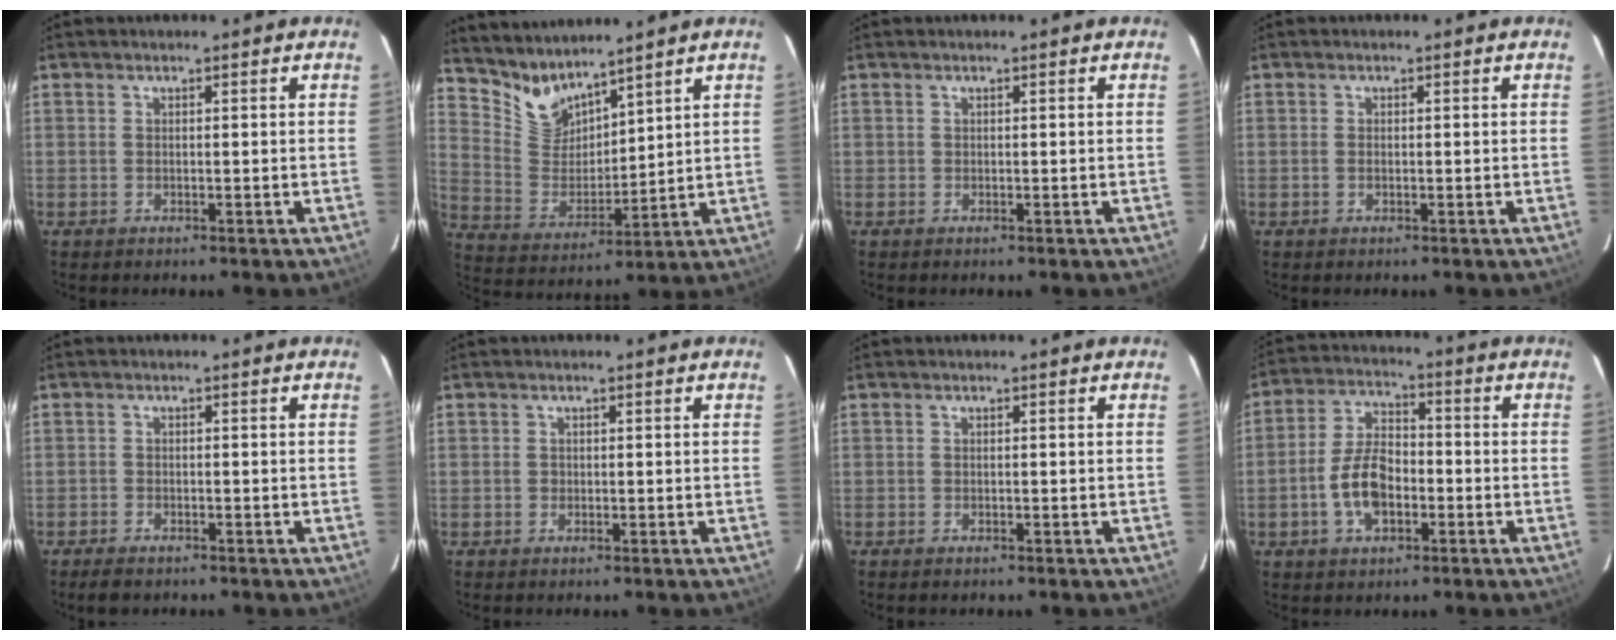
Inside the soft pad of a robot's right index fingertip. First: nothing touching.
{"total": 8.3, "force": [7.6, 2.6, 1.9], "torque": [-0.044, -0.010, 0.164]}
{"total": 0.0}
{"total": 0.6, "force": [-0.2, 0.4, 0.4], "torque": [-0.009, 0.001, -0.004]}
{"total": 3.1, "force": [-2.5, 1.2, 1.4], "torque": [-0.038, -0.006, -0.043]}
{"total": 0.8, "force": [-0.2, 0.7, 0.1], "torque": [0.001, 0.001, -0.003]}
{"total": 0.6, "force": [-0.5, 0.3, 0.2], "torque": [-0.007, -0.001, -0.010]}
{"total": 9.3, "force": [-3.0, 5.2, 7.1], "torque": [-0.144, 0.016, -0.051]}